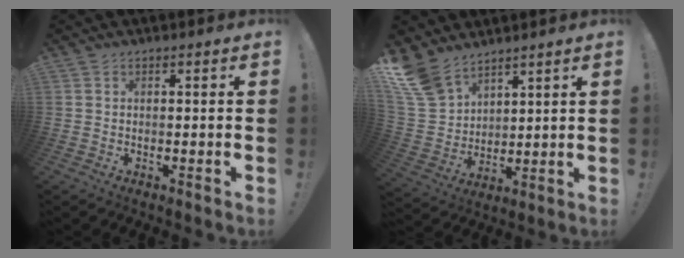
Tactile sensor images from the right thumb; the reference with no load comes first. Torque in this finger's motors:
{"motor_torque": [0.27, 2.14, 0.82, 0.79, 0.06]}